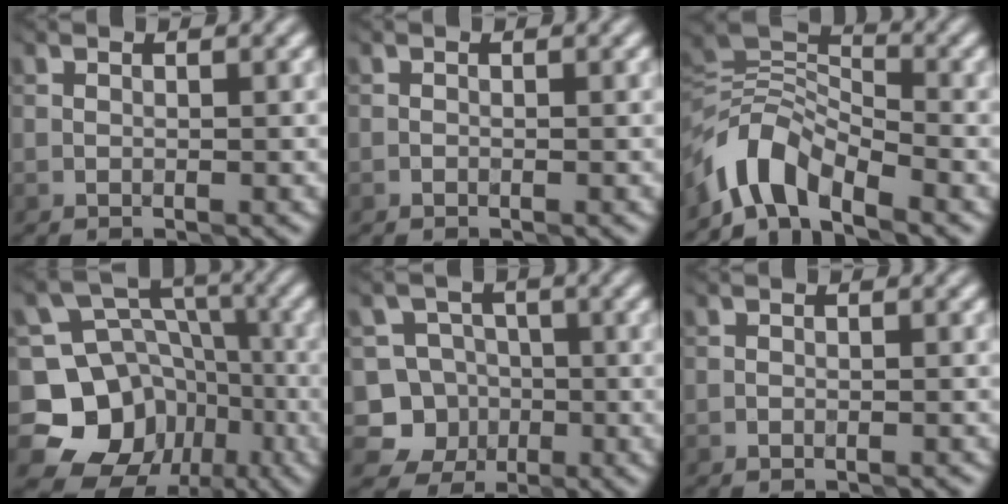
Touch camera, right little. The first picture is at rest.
{"total": 0.5, "force": [-0.4, -0.1, -0.3], "torque": [0.007, -0.002, -0.011]}
{"total": 5.5, "force": [-4.7, 1.8, 2.4], "torque": [-0.029, -0.001, -0.100]}
{"total": 11.6, "force": [-5.3, 9.6, 3.9], "torque": [-0.088, -0.002, -0.097]}
{"total": 6.7, "force": [-3.3, 5.8, 0.7], "torque": [0.004, -0.011, -0.075]}
{"total": 0.7, "force": [-0.7, 0.0, -0.2], "torque": [0.008, 0.000, -0.013]}